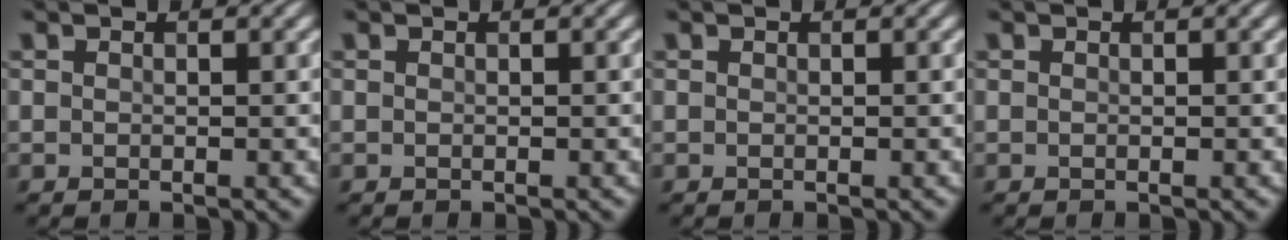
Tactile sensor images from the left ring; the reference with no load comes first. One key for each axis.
{"total": 0.0}
{"total": 0.0}
{"total": 0.0}